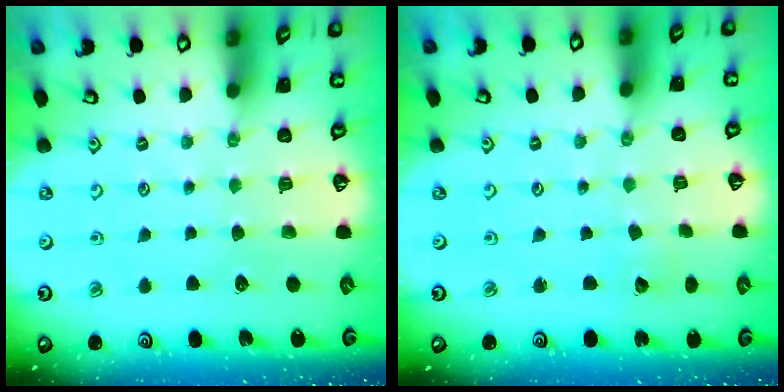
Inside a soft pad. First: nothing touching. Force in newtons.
{"total": 2.0, "press": 2.0, "slide": 0.2}